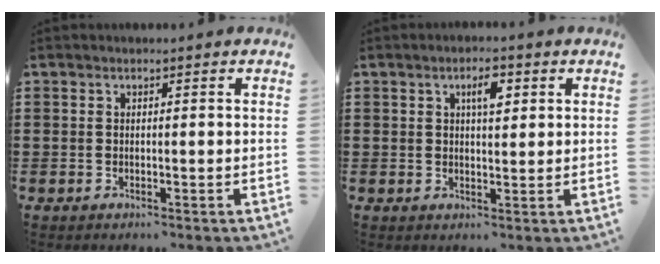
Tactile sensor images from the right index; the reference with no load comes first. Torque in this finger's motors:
{"motor_torque": [0.68, 0.00, 0.29, 0.05]}